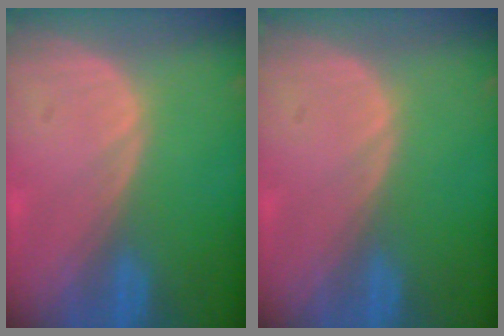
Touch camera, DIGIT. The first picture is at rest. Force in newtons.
{"total": 0.0}